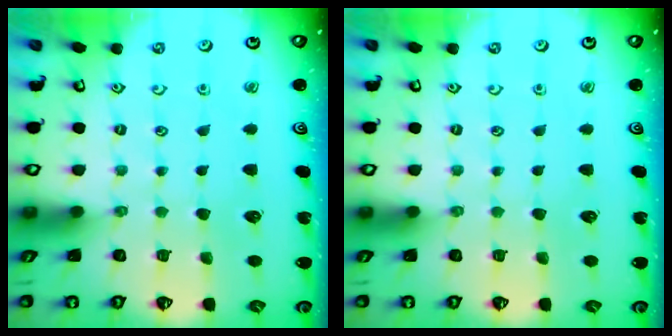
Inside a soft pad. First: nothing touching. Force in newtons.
{"total": 0.0}